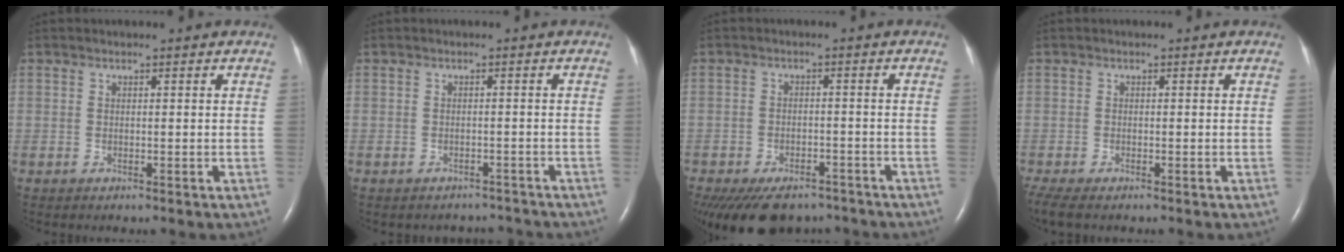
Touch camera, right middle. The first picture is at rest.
{"total": 3.5, "force": [-3.2, 1.5, -0.3], "torque": [0.005, 0.009, -0.038]}
{"total": 13.5, "force": [-10.4, 6.6, 5.6], "torque": [-0.125, -0.011, -0.140]}
{"total": 5.1, "force": [-4.2, 0.8, 2.7], "torque": [-0.059, -0.015, -0.075]}